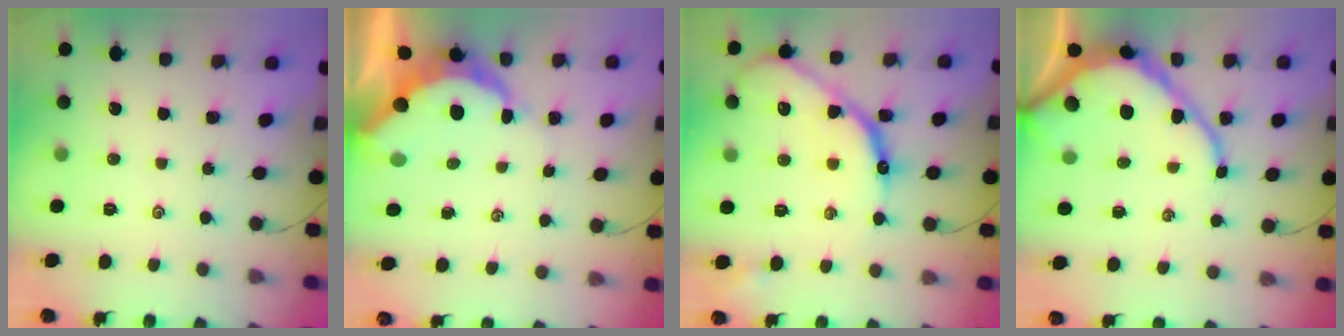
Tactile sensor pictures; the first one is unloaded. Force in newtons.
{"total": 10.0, "press": 10.0, "slide": 1.2}
{"total": 17.3, "press": 17.3, "slide": 0.9}
{"total": 12.9, "press": 12.9, "slide": 1.1}